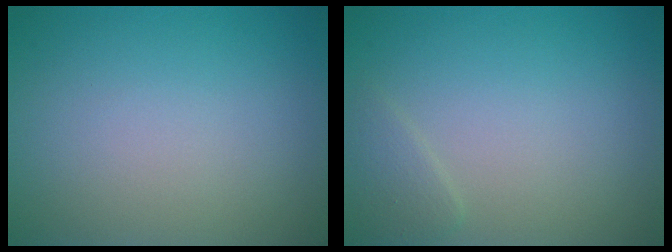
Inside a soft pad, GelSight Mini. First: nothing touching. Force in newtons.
{"total": 1.3, "press": 1.3, "slide": 0.1}